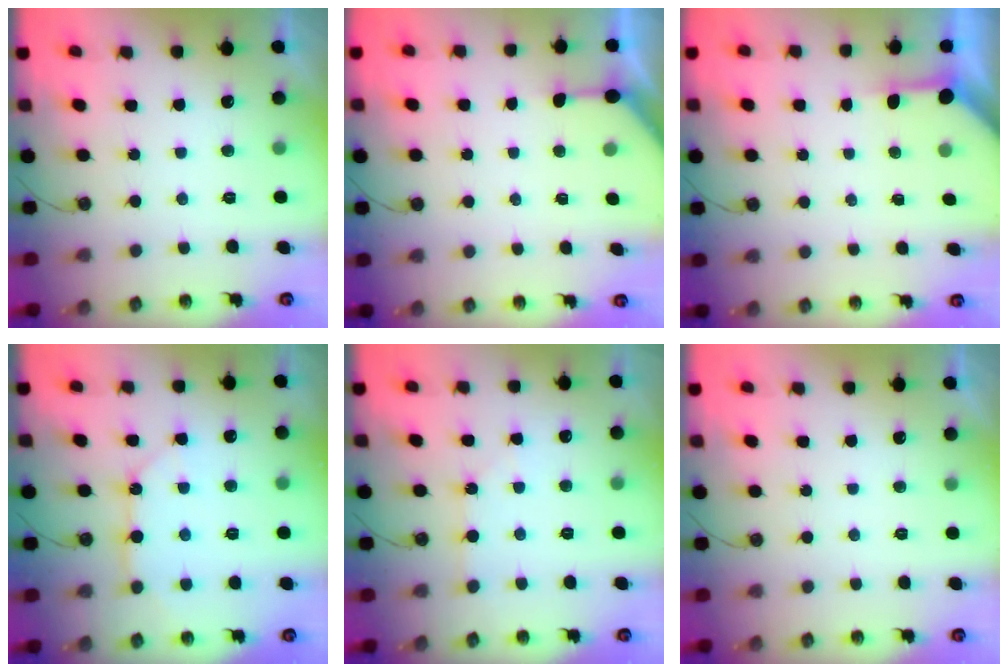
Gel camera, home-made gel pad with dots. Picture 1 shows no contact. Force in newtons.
{"total": 3.3, "press": 3.3, "slide": 0.3}
{"total": 3.3, "press": 3.2, "slide": 0.3}
{"total": 10.4, "press": 10.3, "slide": 1.2}
{"total": 1.7, "press": 1.7, "slide": 0.3}
{"total": 0.0}